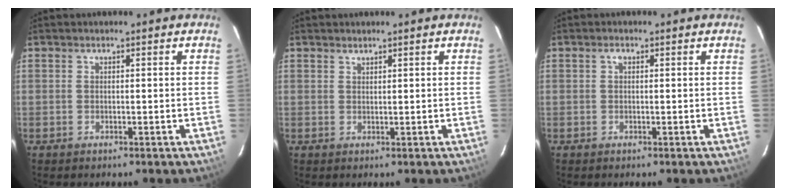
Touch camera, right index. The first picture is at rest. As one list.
[{"total": 0.8, "force": [0.7, 0.1, 0.1], "torque": [-0.002, 0.002, 0.015]}, {"total": 0.8, "force": [0.2, 0.5, 0.6], "torque": [-0.011, 0.005, 0.002]}]